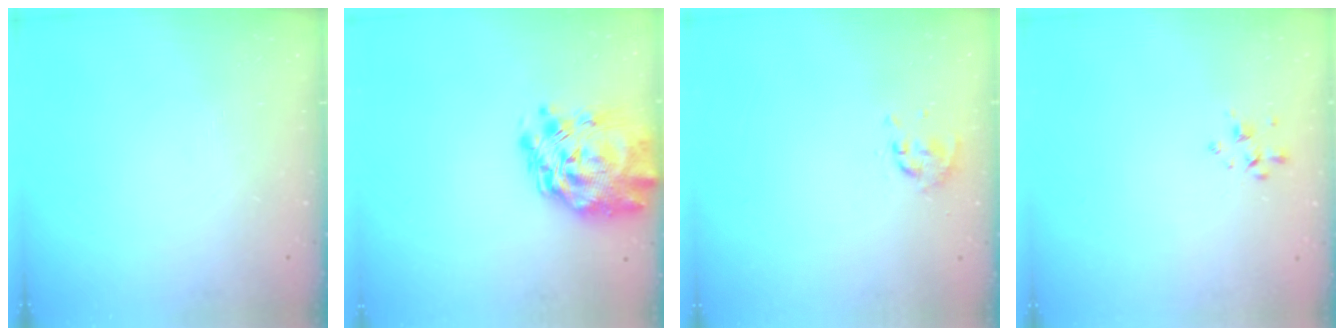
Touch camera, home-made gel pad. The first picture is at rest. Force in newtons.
{"total": 12.2, "press": 11.2, "slide": 4.7}
{"total": 0.6, "press": 0.5, "slide": 0.1}
{"total": 2.3, "press": 2.2, "slide": 0.3}